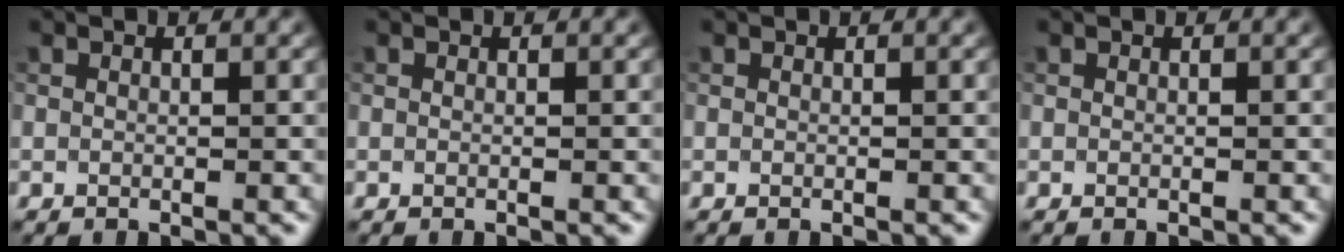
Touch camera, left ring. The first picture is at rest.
{"total": 0.0}
{"total": 0.0}
{"total": 0.0}